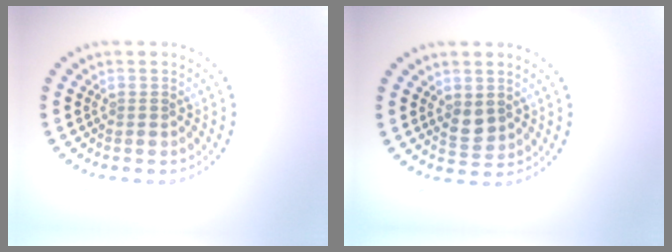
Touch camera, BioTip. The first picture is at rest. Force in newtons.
{"total": 1.7, "press": 1.7, "slide": 0.4}